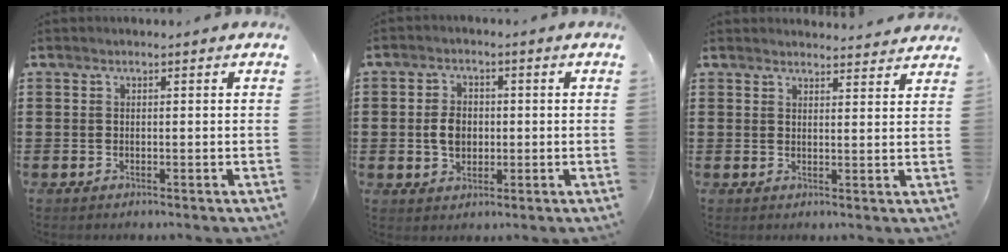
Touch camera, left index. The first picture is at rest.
{"total": 4.4, "force": [-0.2, 3.2, 3.0], "torque": [-0.054, 0.006, -0.008]}
{"total": 2.6, "force": [2.6, 0.1, 0.2], "torque": [-0.002, -0.012, 0.049]}